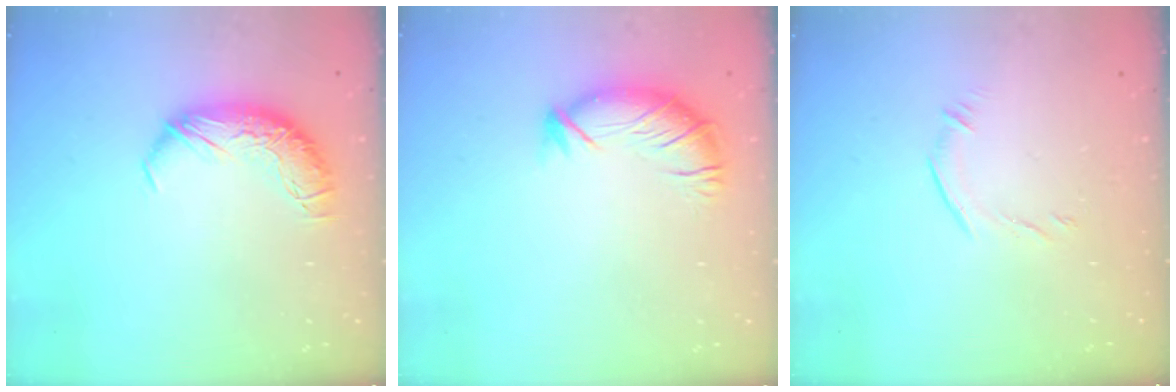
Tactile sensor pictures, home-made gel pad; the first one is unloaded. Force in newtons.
{"total": 2.9, "press": 1.9, "slide": 2.2}
{"total": 6.4, "press": 6.4, "slide": 0.8}